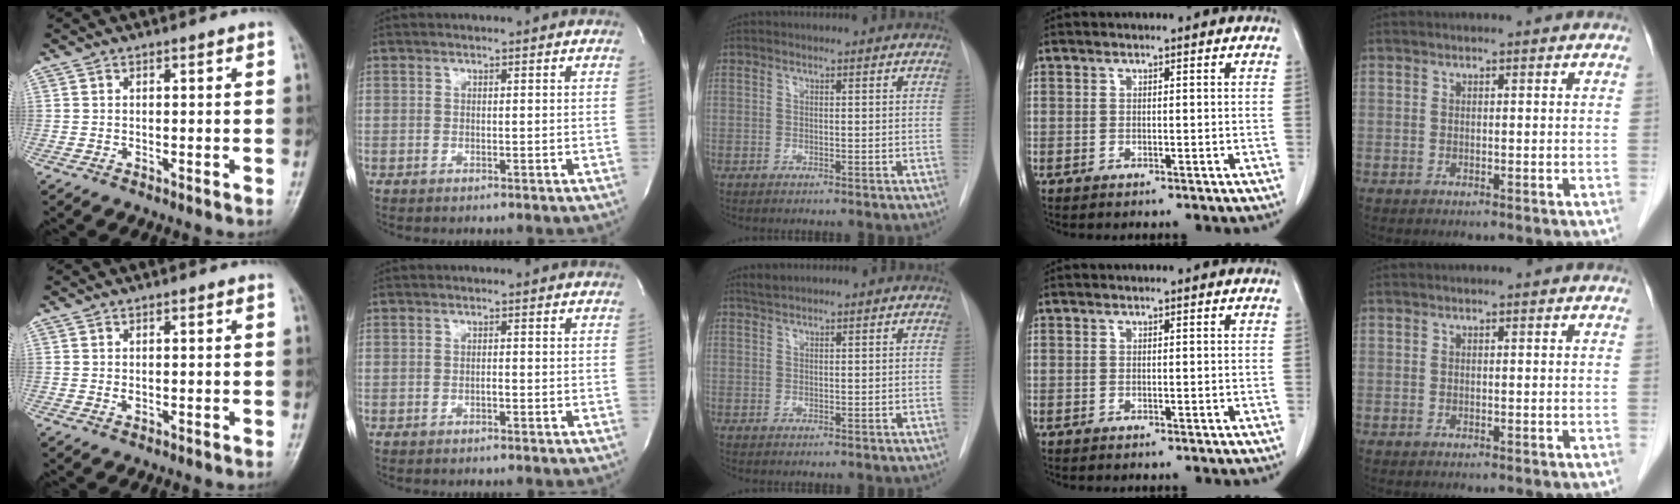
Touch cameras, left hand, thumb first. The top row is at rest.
{"thumb": {"total": 1.2, "force": [0.4, 0.7, 0.9], "torque": [-0.013, -0.001, 0.009]}, "index": {"total": 0.6, "force": [-0.4, 0.1, 0.4], "torque": [-0.007, -0.001, -0.009]}, "middle": {"total": 1.0, "force": [1.0, -0.1, 0.2], "torque": [-0.005, 0.006, 0.023]}}